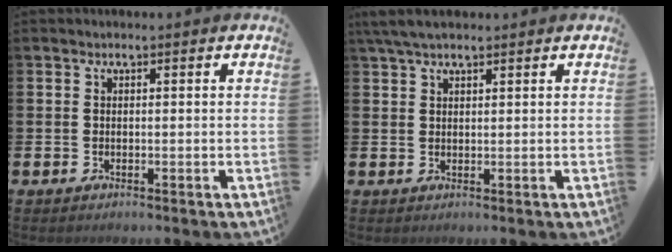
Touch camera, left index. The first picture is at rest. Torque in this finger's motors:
{"motor_torque": [0.26, -0.68, 0.69, 0.21]}